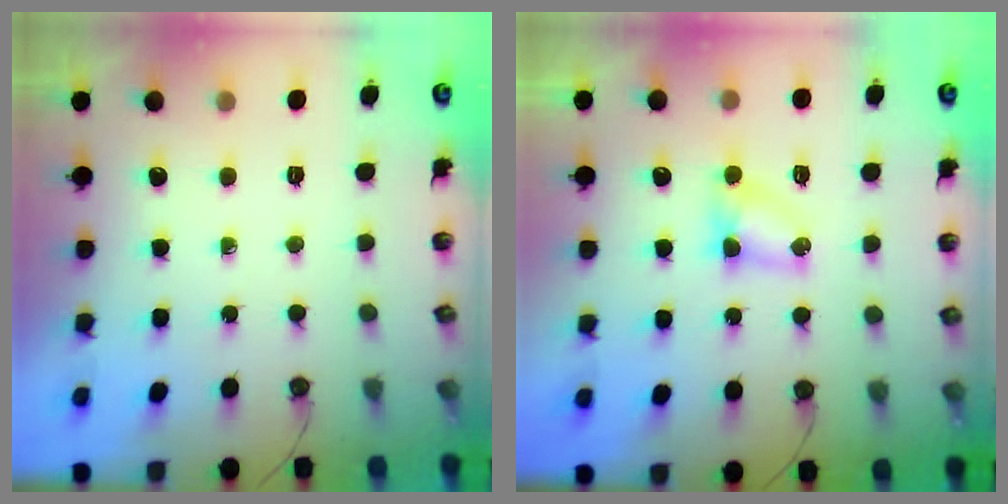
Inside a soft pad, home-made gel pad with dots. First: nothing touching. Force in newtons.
{"total": 4.2, "press": 4.1, "slide": 0.5}